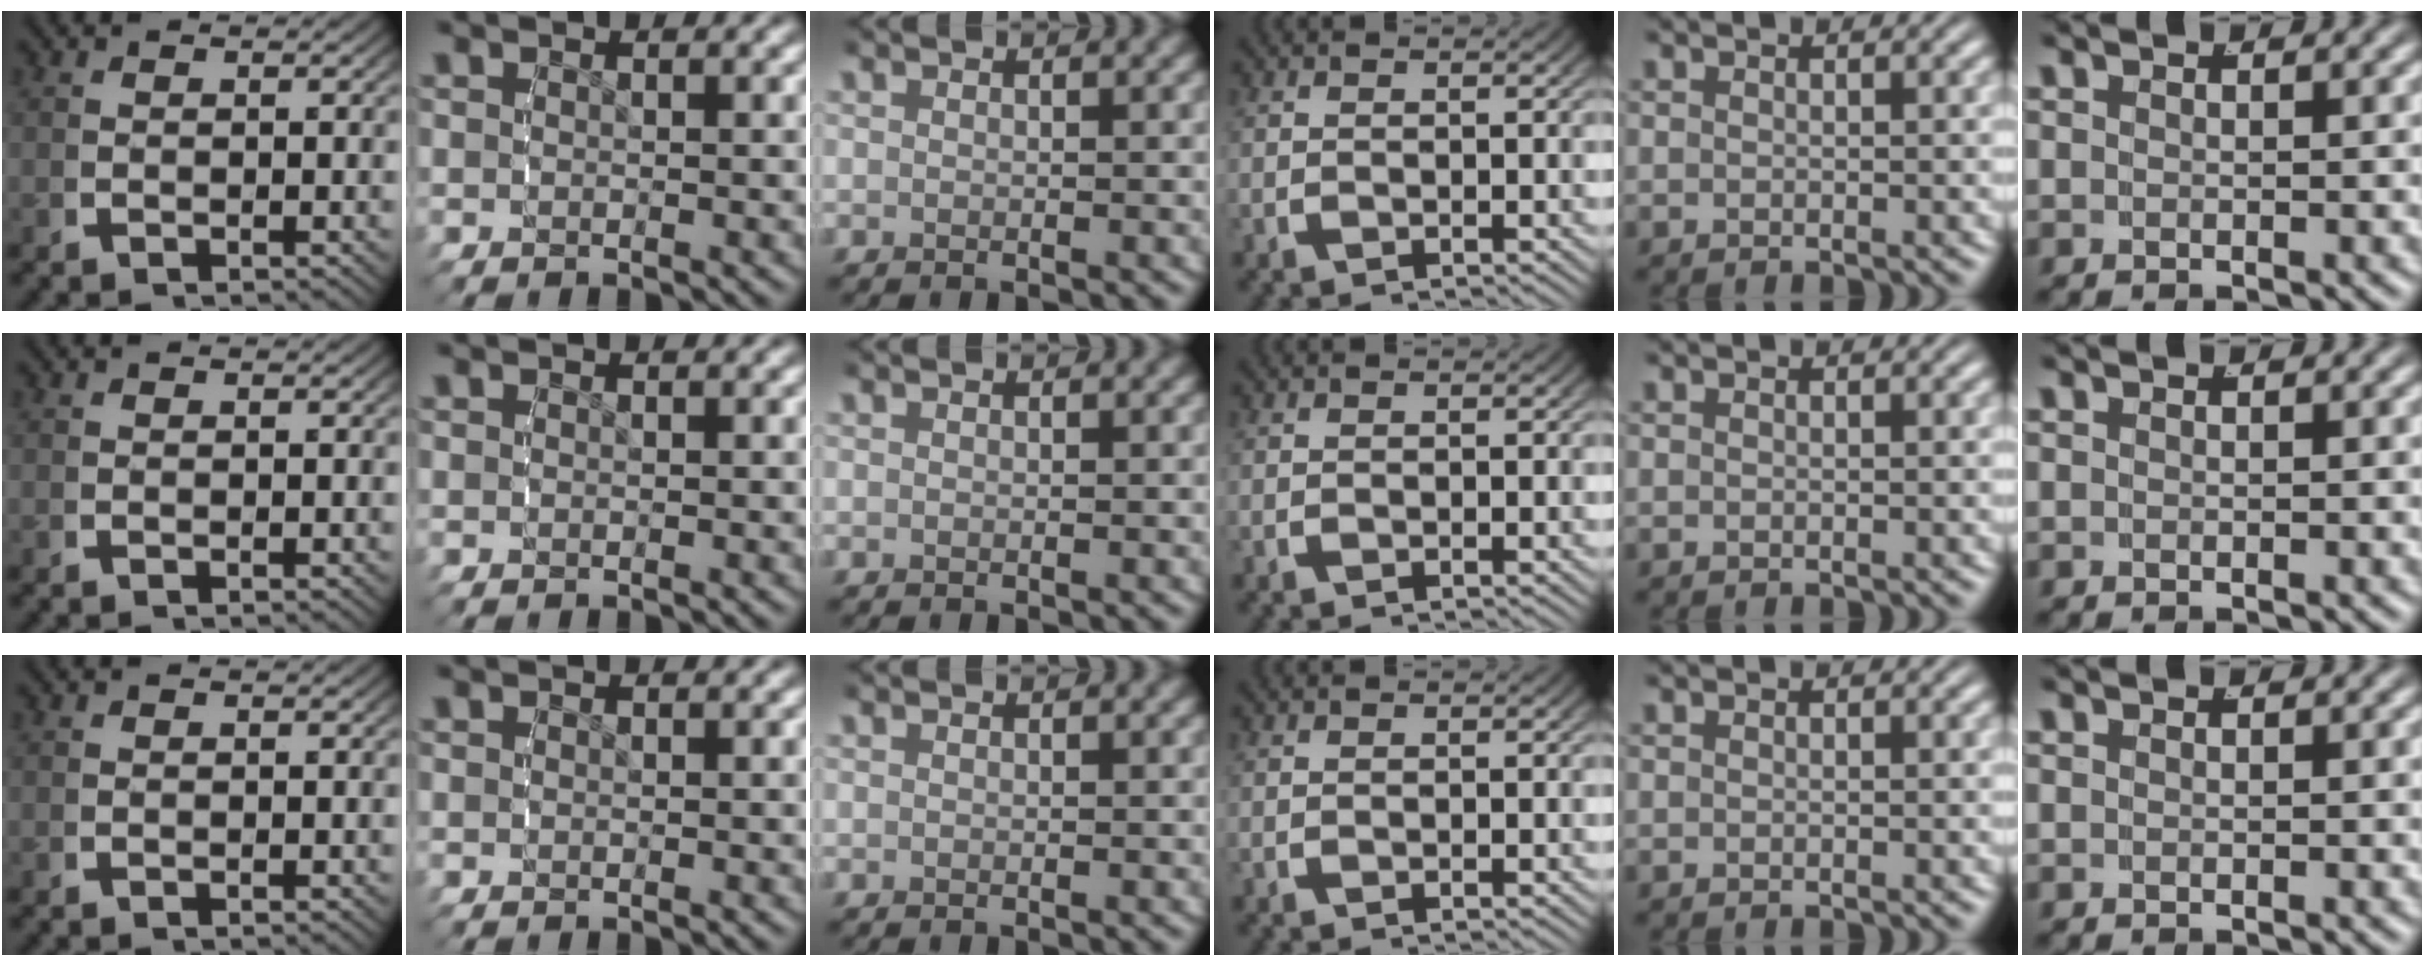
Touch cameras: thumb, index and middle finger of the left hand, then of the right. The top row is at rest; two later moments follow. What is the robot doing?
{"motion": "reach", "object": "bottle cap"}